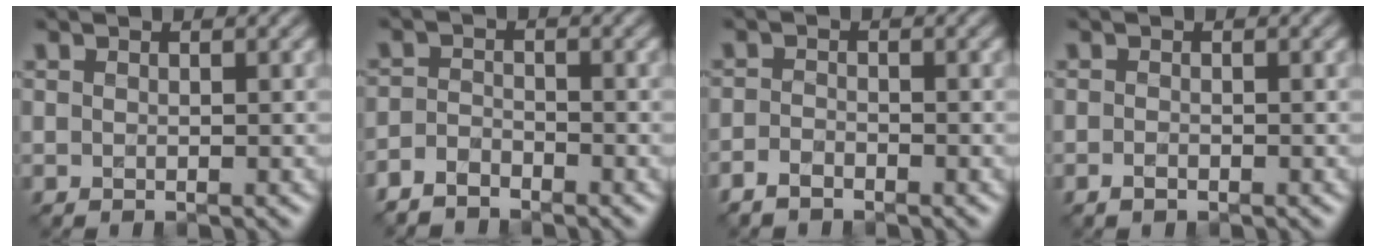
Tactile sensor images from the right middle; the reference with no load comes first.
{"total": 2.6, "force": [-2.4, 0.8, 0.5], "torque": [-0.010, -0.001, -0.054]}
{"total": 1.6, "force": [-1.3, 0.6, 0.7], "torque": [-0.014, -0.001, -0.030]}
{"total": 0.7, "force": [-0.4, 0.4, 0.5], "torque": [-0.009, -0.003, -0.008]}